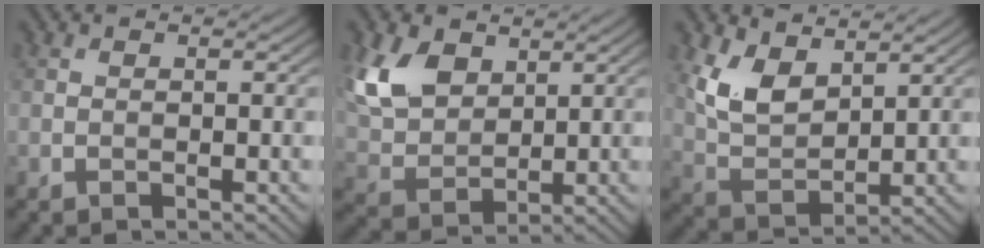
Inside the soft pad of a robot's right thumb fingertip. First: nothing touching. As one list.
[{"total": 8.5, "force": [4.2, 5.4, 5.0], "torque": [-0.138, 0.001, 0.085]}, {"total": 7.4, "force": [4.0, 3.8, 4.8], "torque": [-0.110, -0.005, 0.083]}]